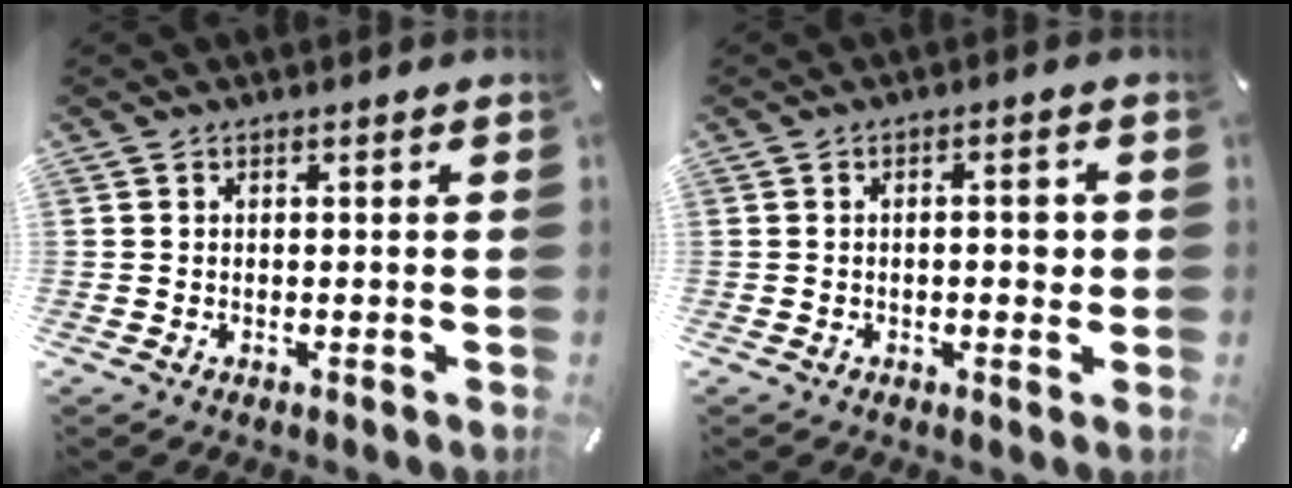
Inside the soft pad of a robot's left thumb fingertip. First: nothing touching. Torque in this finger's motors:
{"motor_torque": [0.15, -0.11, 0.10, 0.08, 0.00]}